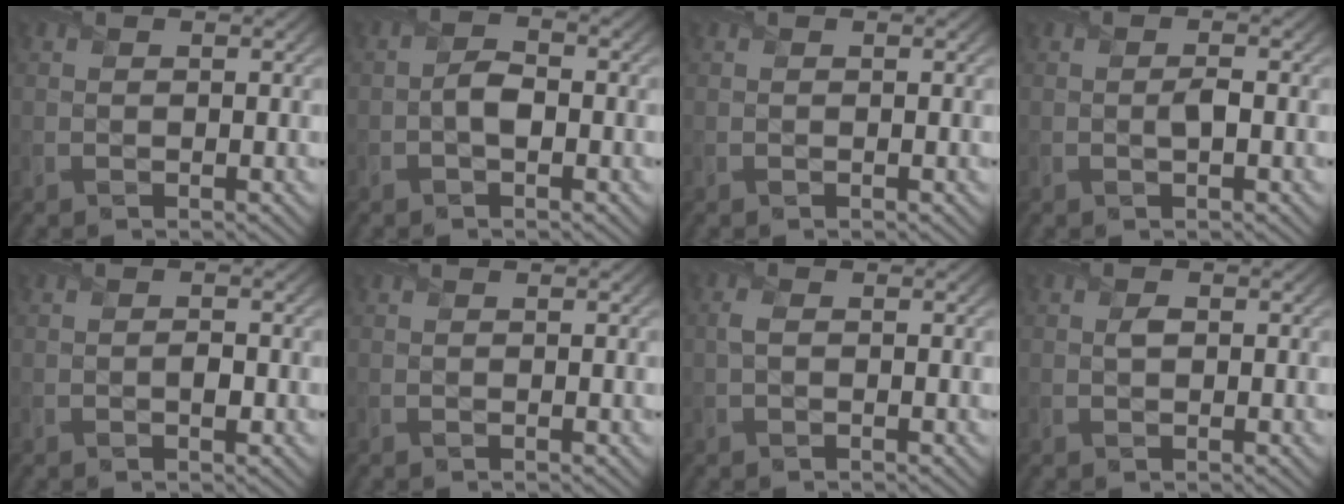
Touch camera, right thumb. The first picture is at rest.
{"total": 2.5, "force": [-0.8, 1.3, 1.9], "torque": [-0.035, 0.002, -0.021]}
{"total": 0.0}
{"total": 1.2, "force": [-0.2, 0.5, 1.1], "torque": [-0.020, 0.000, -0.004]}
{"total": 1.2, "force": [-0.4, 0.6, 0.9], "torque": [-0.012, -0.002, -0.007]}
{"total": 0.0}
{"total": 1.1, "force": [-0.1, 0.5, 0.9], "torque": [-0.026, 0.001, -0.003]}
{"total": 0.9, "force": [0.1, 0.6, 0.6], "torque": [-0.010, 0.000, 0.001]}